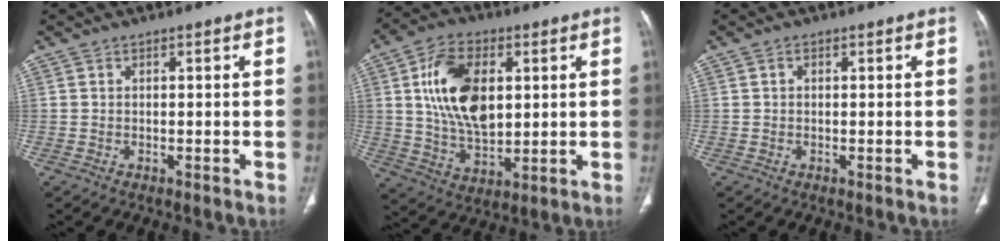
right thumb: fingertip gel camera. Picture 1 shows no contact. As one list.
[{"total": 16.1, "force": [3.6, 9.6, 12.4], "torque": [-0.205, -0.010, 0.071]}, {"total": 0.6, "force": [0.1, 0.5, 0.4], "torque": [-0.004, 0.001, 0.002]}]